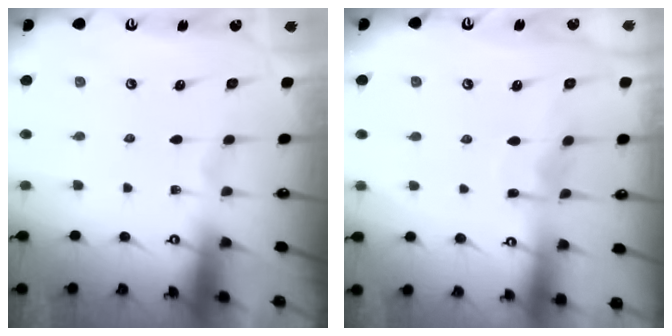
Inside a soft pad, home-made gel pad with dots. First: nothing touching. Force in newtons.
{"total": 4.8, "press": 4.8, "slide": 0.5}